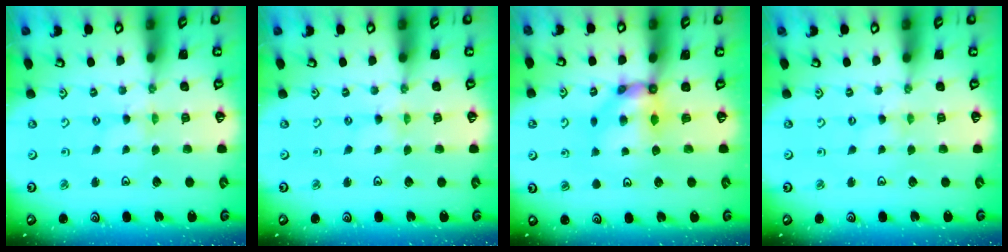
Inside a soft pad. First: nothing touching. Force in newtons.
{"total": 0.0}
{"total": 7.7, "press": 7.7, "slide": 0.3}
{"total": 0.6, "press": 0.6, "slide": 0.1}